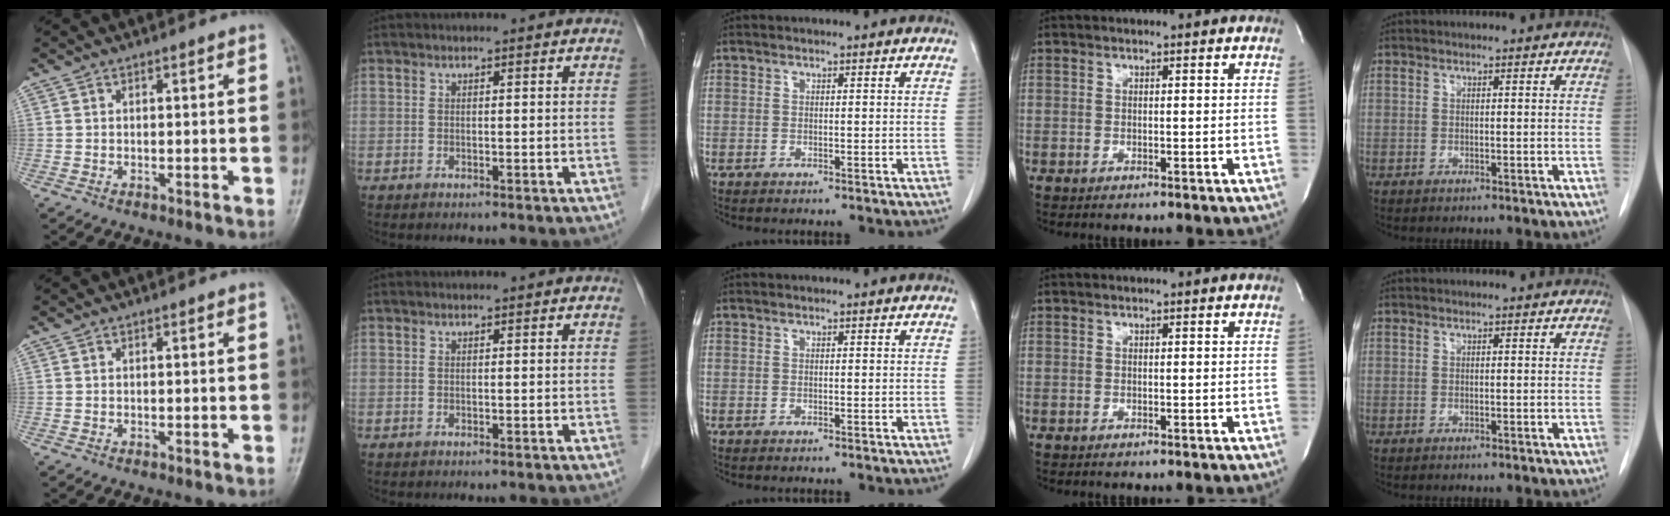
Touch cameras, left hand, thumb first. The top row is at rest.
{}